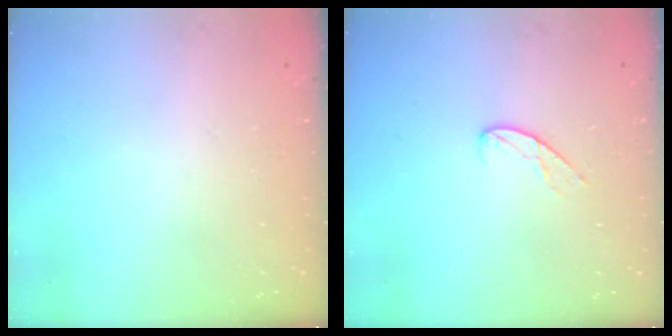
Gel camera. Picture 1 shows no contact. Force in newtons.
{"total": 7.2, "press": 7.2, "slide": 0.6}